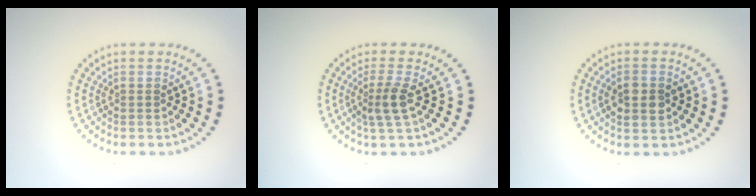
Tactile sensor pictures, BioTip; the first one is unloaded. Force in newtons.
{"total": 2.3, "press": 1.8, "slide": 1.5}
{"total": 2.5, "press": 2.5, "slide": 0.2}